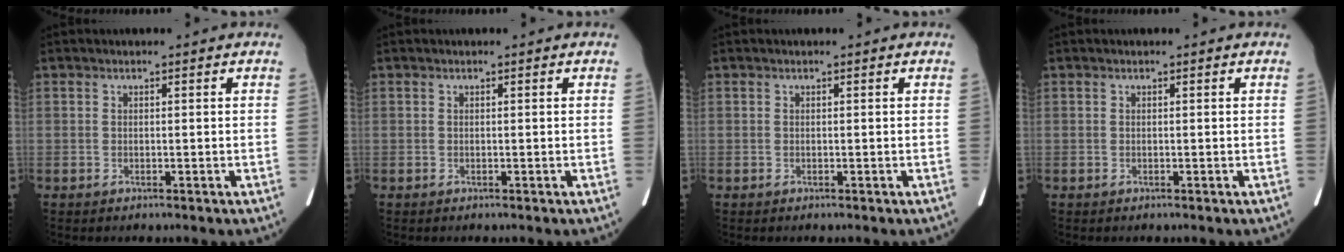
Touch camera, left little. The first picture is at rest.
{"total": 0.0}
{"total": 0.0}
{"total": 0.0}